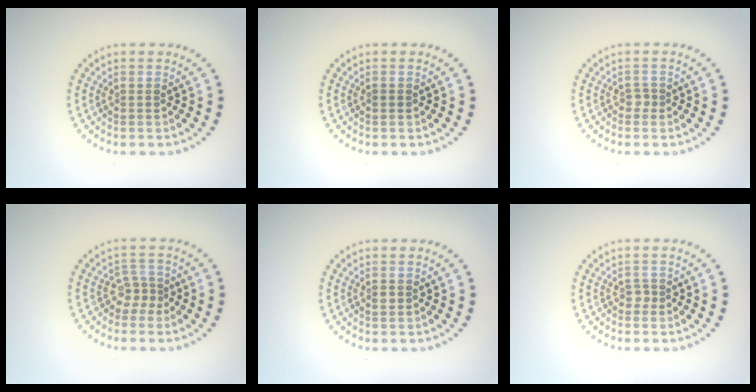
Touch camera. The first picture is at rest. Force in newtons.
{"total": 0.6, "press": 0.6, "slide": 0.1}
{"total": 0.8, "press": 0.6, "slide": 0.5}
{"total": 2.0, "press": 1.4, "slide": 1.4}
{"total": 0.6, "press": 0.6, "slide": 0.3}
{"total": 0.8, "press": 0.6, "slide": 0.5}